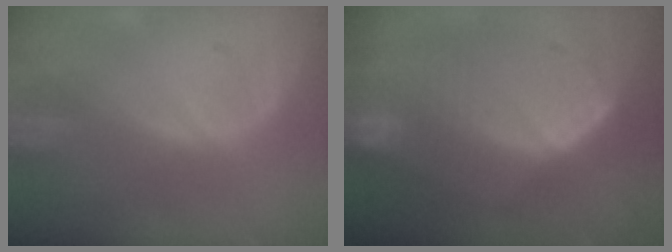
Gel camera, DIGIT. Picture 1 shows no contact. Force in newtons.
{"total": 10.7, "press": 9.4, "slide": 5.2}